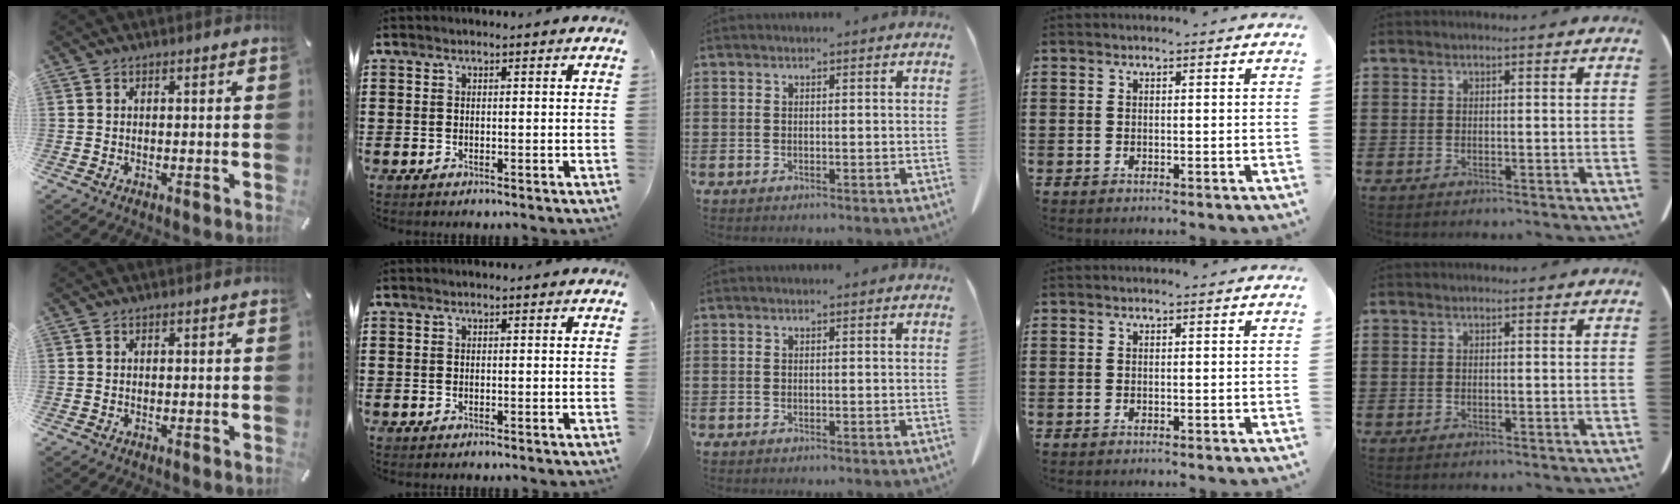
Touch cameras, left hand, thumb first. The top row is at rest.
{}